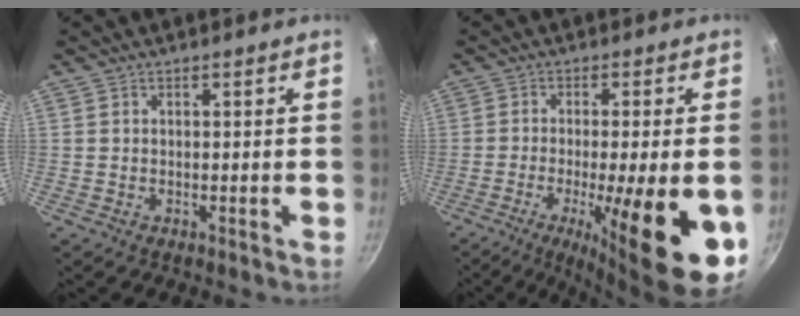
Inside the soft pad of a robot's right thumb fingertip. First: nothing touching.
{"total": 18.3, "force": [-6.0, 4.2, 16.8], "torque": [-0.236, -0.004, -0.083]}